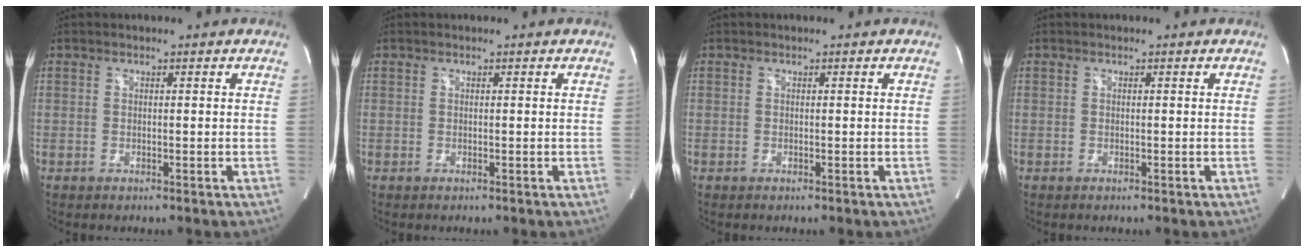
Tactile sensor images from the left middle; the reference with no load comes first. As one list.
[{"total": 0.0}, {"total": 0.0}, {"total": 0.0}]